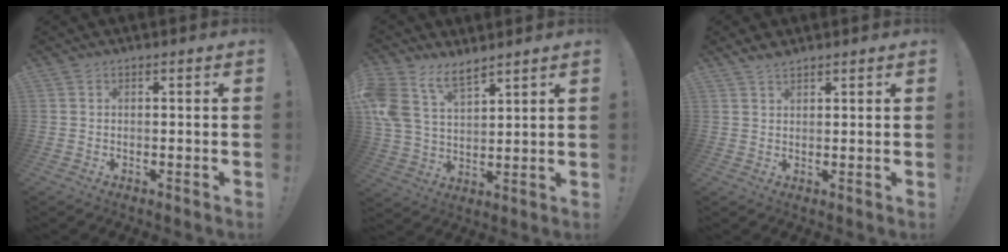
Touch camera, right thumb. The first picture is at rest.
{"total": 12.1, "force": [8.5, 6.1, 6.0], "torque": [-0.137, -0.042, 0.166]}
{"total": 2.8, "force": [2.3, 0.9, 1.2], "torque": [-0.026, -0.010, 0.044]}